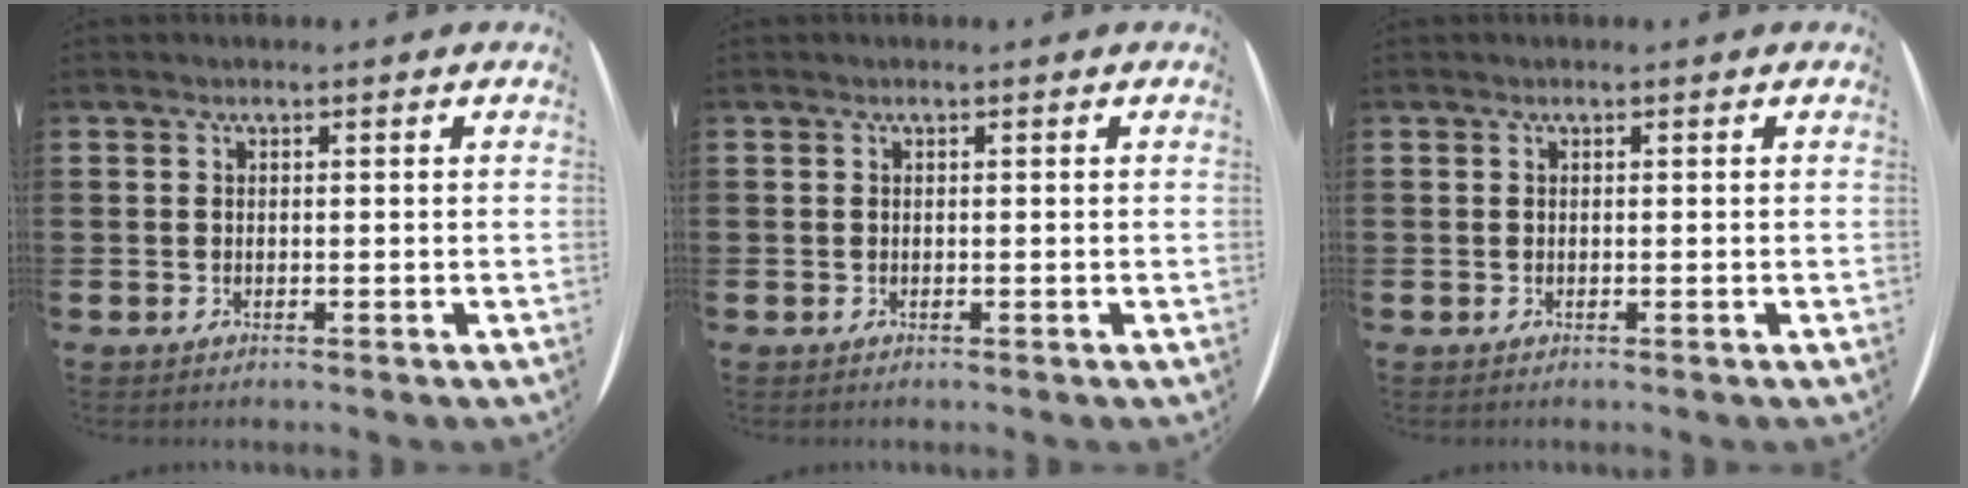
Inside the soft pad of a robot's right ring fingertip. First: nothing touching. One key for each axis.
{"total": 0.0}
{"total": 0.0}